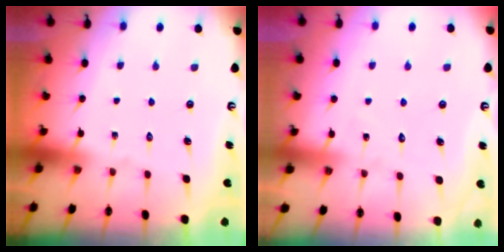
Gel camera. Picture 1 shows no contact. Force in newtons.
{"total": 6.2, "press": 6.2, "slide": 0.5}